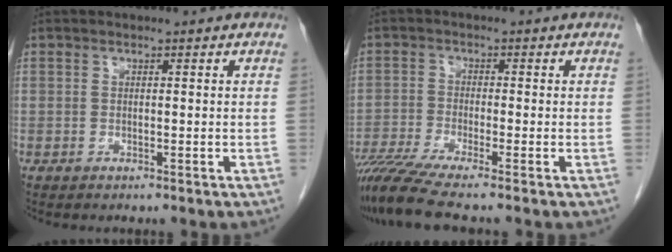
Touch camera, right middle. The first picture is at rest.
{"total": 7.8, "force": [-6.3, -1.0, 4.5], "torque": [-0.080, -0.025, -0.113]}